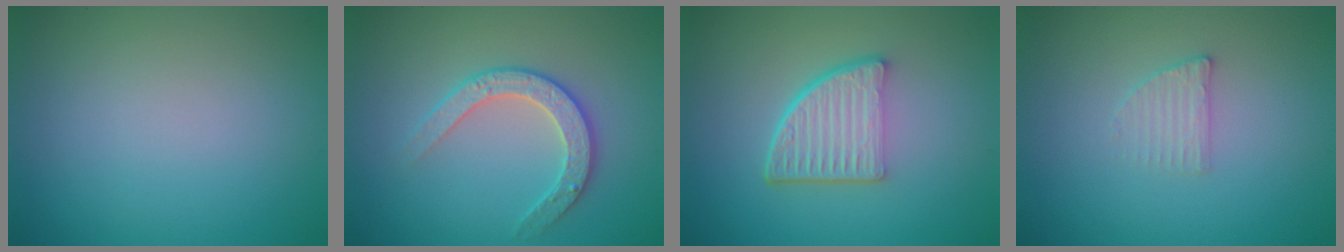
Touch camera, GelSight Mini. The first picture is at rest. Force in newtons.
{"total": 2.8, "press": 2.7, "slide": 0.6}
{"total": 5.5, "press": 3.7, "slide": 4.1}
{"total": 1.6, "press": 1.5, "slide": 0.3}